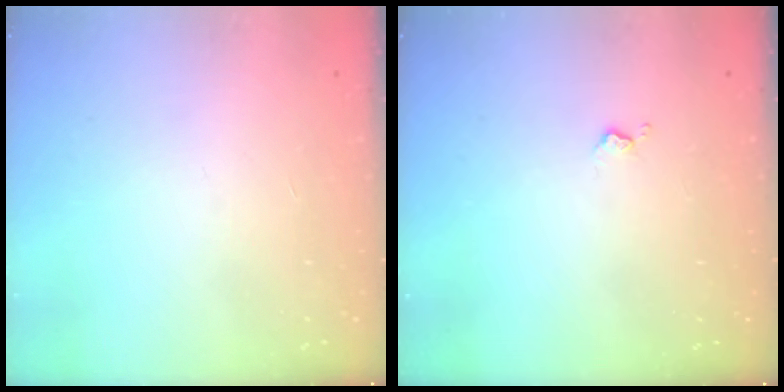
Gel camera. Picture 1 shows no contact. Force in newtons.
{"total": 2.7, "press": 2.6, "slide": 0.5}